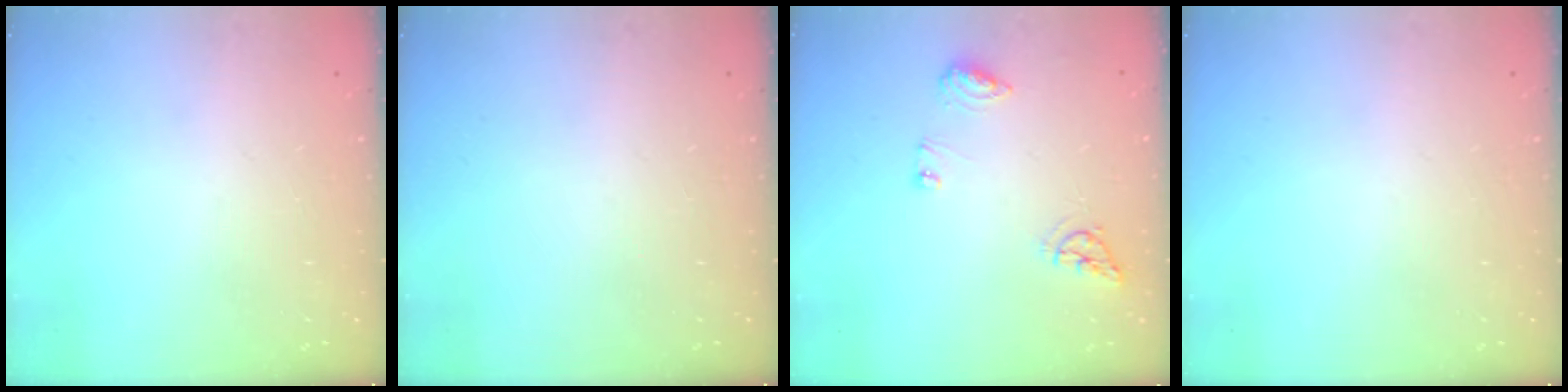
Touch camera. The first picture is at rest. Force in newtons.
{"total": 0.0}
{"total": 7.5, "press": 7.4, "slide": 0.8}
{"total": 0.0}